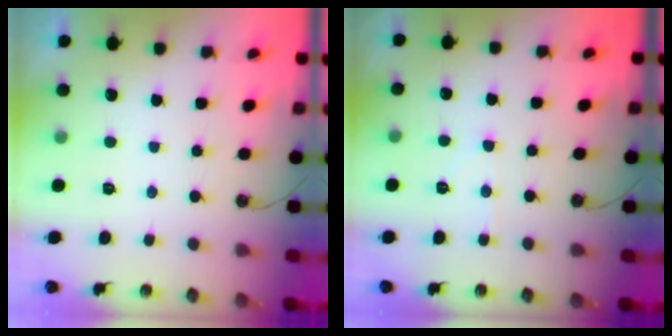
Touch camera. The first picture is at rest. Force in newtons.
{"total": 4.7, "press": 4.6, "slide": 0.7}